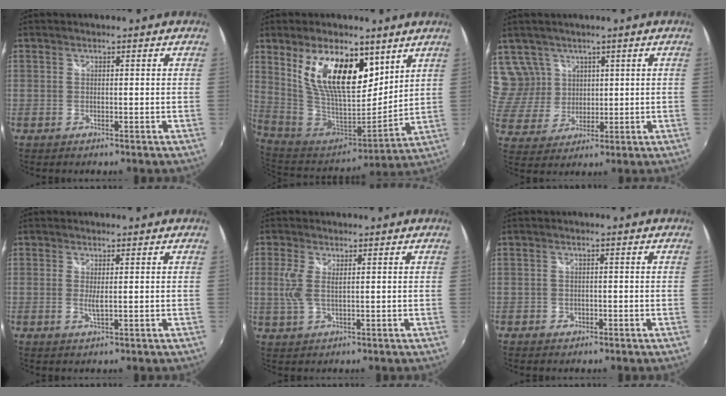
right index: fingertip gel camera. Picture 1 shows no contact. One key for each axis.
{"total": 19.8, "fx": 8.5, "fy": 9.5, "fz": 15.1, "tx": -0.290, "ty": 0.004, "tz": 0.167}
{"total": 8.5, "fx": 4.9, "fy": 6.7, "fz": 1.6, "tx": -0.030, "ty": 0.014, "tz": 0.115}
{"total": 1.7, "fx": 0.2, "fy": 0.3, "fz": 1.7, "tx": -0.032, "ty": -0.005, "tz": 0.002}
{"total": 4.1, "fx": 0.9, "fy": 1.6, "fz": 3.7, "tx": -0.084, "ty": -0.001, "tz": 0.017}
{"total": 1.9, "fx": -0.9, "fy": 1.6, "fz": 0.5, "tx": -0.009, "ty": 0.000, "tz": -0.012}